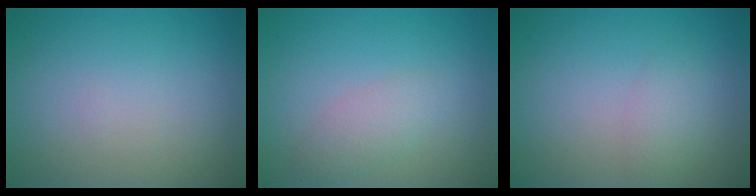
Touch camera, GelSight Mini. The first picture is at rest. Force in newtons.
{"total": 2.2, "press": 2.2, "slide": 0.1}
{"total": 1.6, "press": 1.6, "slide": 0.1}